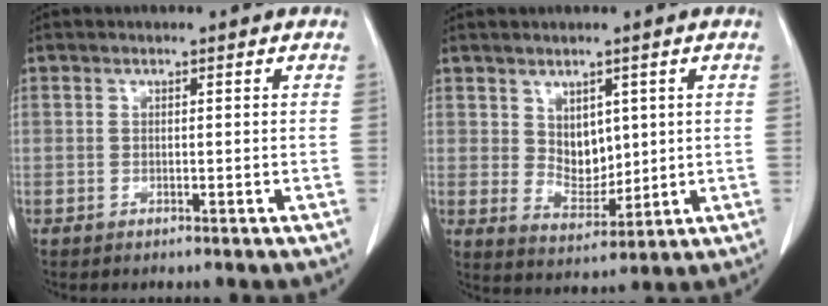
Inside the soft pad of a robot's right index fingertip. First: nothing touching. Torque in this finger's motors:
{"motor_torque": [0.48, 0.03, 0.10, 0.04]}